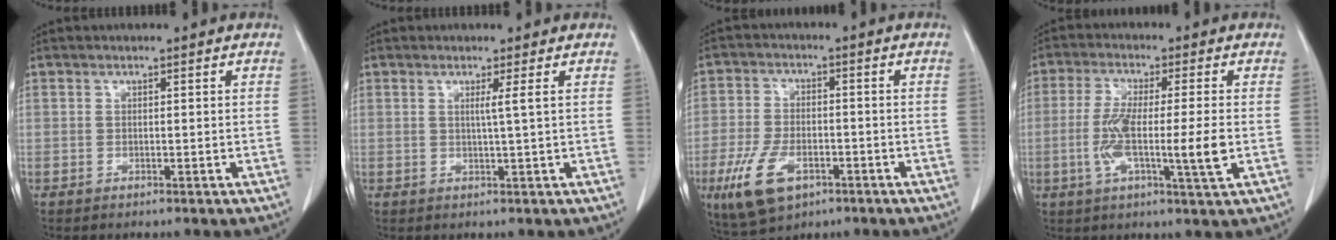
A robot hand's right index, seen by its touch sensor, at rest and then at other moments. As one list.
[{"total": 1.6, "force": [0.4, -0.7, 1.4], "torque": [-0.024, -0.002, 0.007]}, {"total": 9.6, "force": [-4.6, 4.9, 6.9], "torque": [-0.148, -0.006, -0.075]}, {"total": 10.3, "force": [-1.7, 0.4, 10.1], "torque": [-0.188, -0.010, -0.035]}]